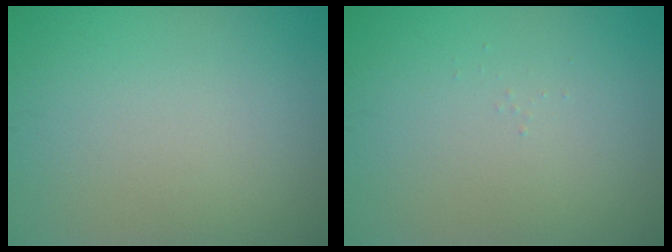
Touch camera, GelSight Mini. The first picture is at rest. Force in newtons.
{"total": 0.0}